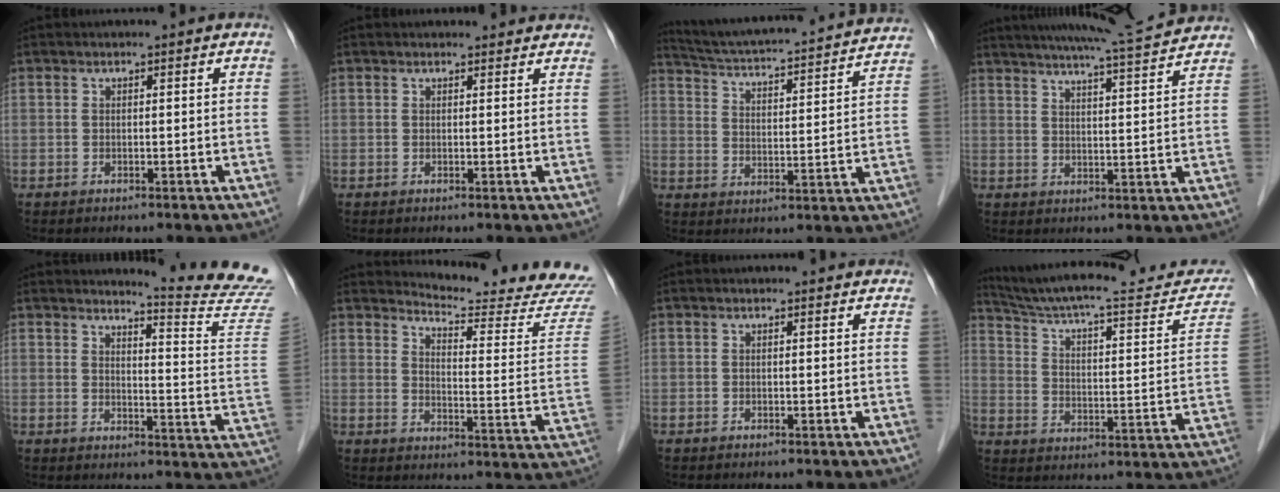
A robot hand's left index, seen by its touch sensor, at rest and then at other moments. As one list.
[{"total": 3.7, "force": [3.5, 1.1, 0.5], "torque": [-0.003, 0.014, 0.030]}, {"total": 23.3, "force": [21.8, 1.6, 8.2], "torque": [-0.139, -0.013, 0.293]}, {"total": 12.8, "force": [11.8, -0.8, 4.7], "torque": [-0.087, -0.002, 0.157]}, {"total": 13.9, "force": [13.6, -2.5, 1.7], "torque": [-0.027, -0.139, 0.142]}, {"total": 18.5, "force": [18.3, -0.4, 2.7], "torque": [-0.036, -0.140, 0.203]}, {"total": 1.5, "force": [1.4, 0.3, 0.1], "torque": [-0.012, 0.009, 0.011]}, {"total": 25.8, "force": [23.3, 4.3, 10.1], "torque": [-0.152, -0.028, 0.311]}]